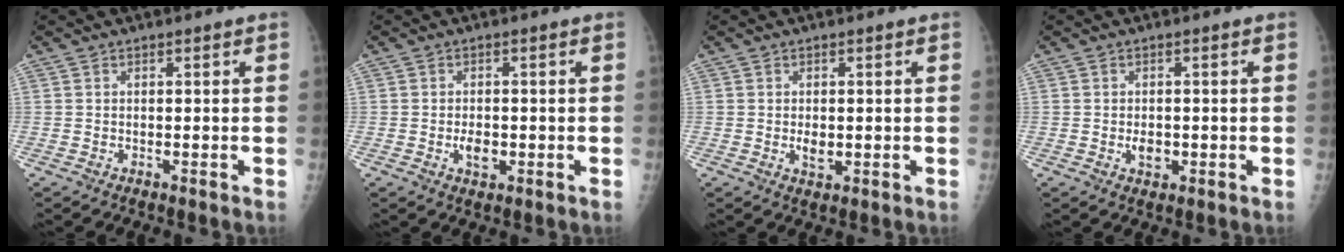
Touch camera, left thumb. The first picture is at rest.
{"total": 3.2, "force": [-0.9, 2.0, 2.4], "torque": [-0.032, 0.002, -0.011]}
{"total": 2.5, "force": [-0.2, 1.6, 1.9], "torque": [-0.023, -0.003, 0.001]}
{"total": 2.7, "force": [-0.6, 1.9, 1.8], "torque": [-0.019, 0.003, -0.006]}